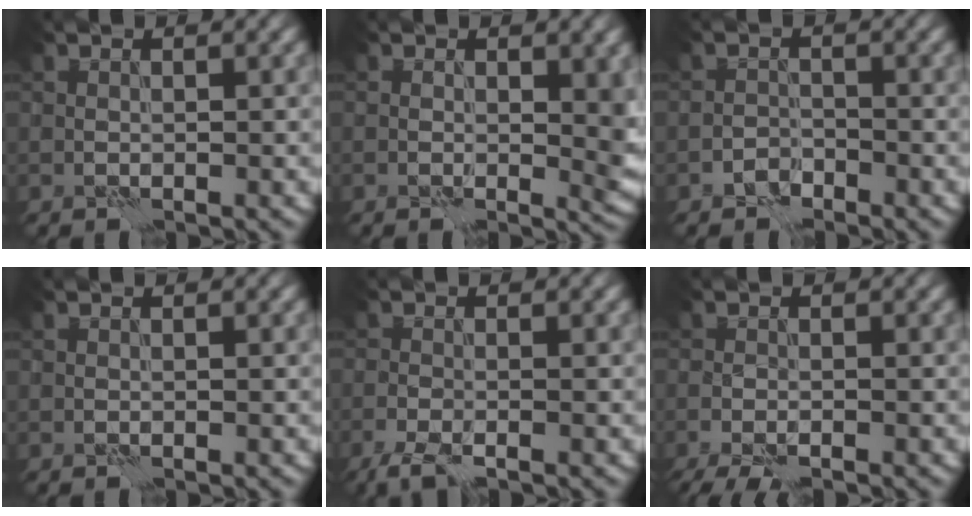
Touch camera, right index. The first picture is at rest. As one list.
[{"total": 3.7, "force": [0.0, 1.7, 3.2], "torque": [-0.033, -0.003, 0.000]}, {"total": 1.2, "force": [-1.1, 0.5, 0.1], "torque": [0.001, 0.006, -0.023]}, {"total": 0.0}, {"total": 2.4, "force": [-1.8, 0.4, 1.5], "torque": [-0.032, -0.006, -0.038]}, {"total": 2.6, "force": [-1.9, 0.4, 1.8], "torque": [-0.032, -0.004, -0.039]}]